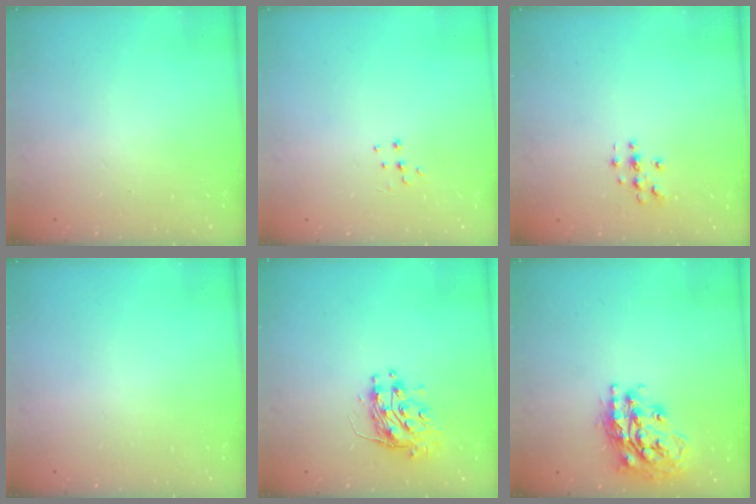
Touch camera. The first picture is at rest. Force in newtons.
{"total": 4.3, "press": 4.3, "slide": 0.4}
{"total": 2.8, "press": 2.8, "slide": 0.2}
{"total": 0.0}
{"total": 10.9, "press": 10.8, "slide": 0.8}
{"total": 19.3, "press": 19.3, "slide": 1.4}